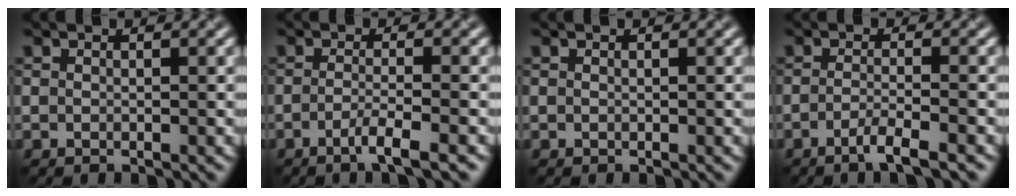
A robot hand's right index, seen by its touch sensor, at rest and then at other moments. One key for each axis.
{"total": 2.7, "fx": -1.4, "fy": 0.5, "fz": 2.2, "tx": -0.036, "ty": 0.003, "tz": -0.036}
{"total": 0.0}
{"total": 2.7, "fx": -1.7, "fy": 0.5, "fz": 2.0, "tx": -0.032, "ty": 0.004, "tz": -0.041}